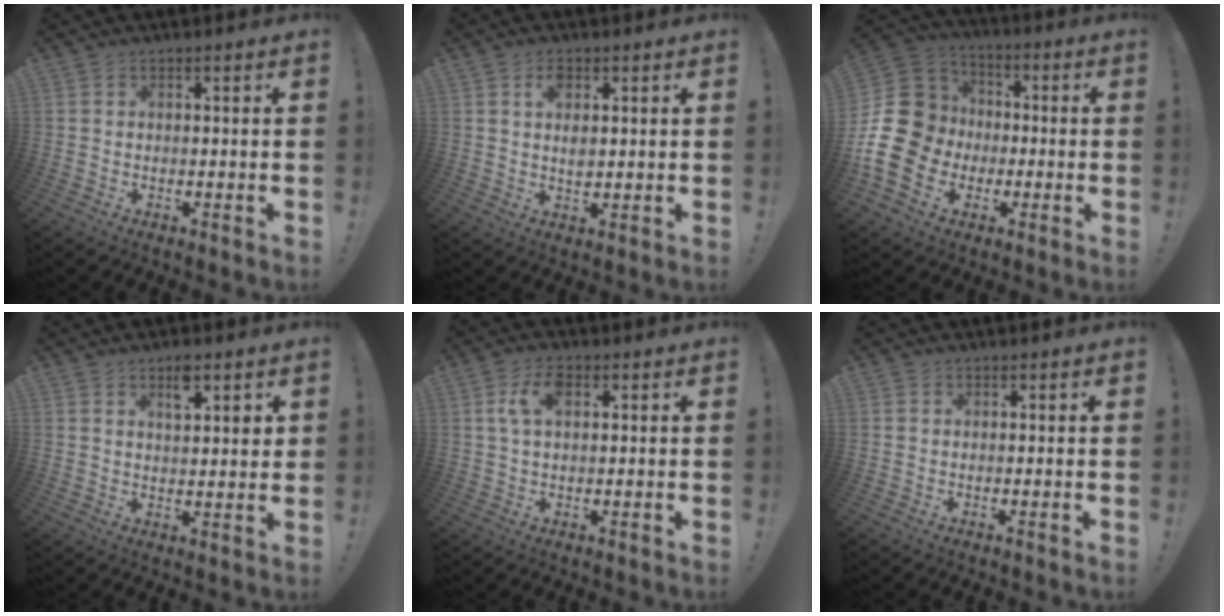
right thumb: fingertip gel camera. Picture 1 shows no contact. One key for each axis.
{"total": 3.9, "fx": 1.5, "fy": 1.9, "fz": 3.0, "tx": -0.042, "ty": -0.007, "tz": 0.021}
{"total": 22.9, "fx": 0.2, "fy": 19.5, "fz": 11.9, "tx": -0.211, "ty": -0.014, "tz": 0.058}
{"total": 5.7, "fx": 3.4, "fy": 2.0, "fz": 4.0, "tx": -0.047, "ty": -0.017, "tz": 0.052}
{"total": 6.5, "fx": 2.0, "fy": 3.3, "fz": 5.2, "tx": -0.100, "ty": 0.005, "tz": 0.035}
{"total": 0.0}